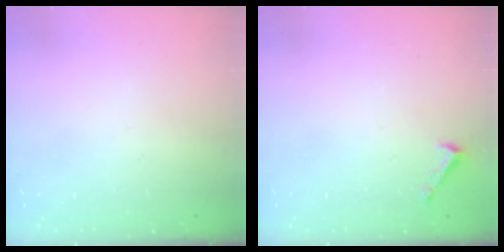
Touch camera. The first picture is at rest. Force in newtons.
{"total": 1.6, "press": 1.6, "slide": 0.1}